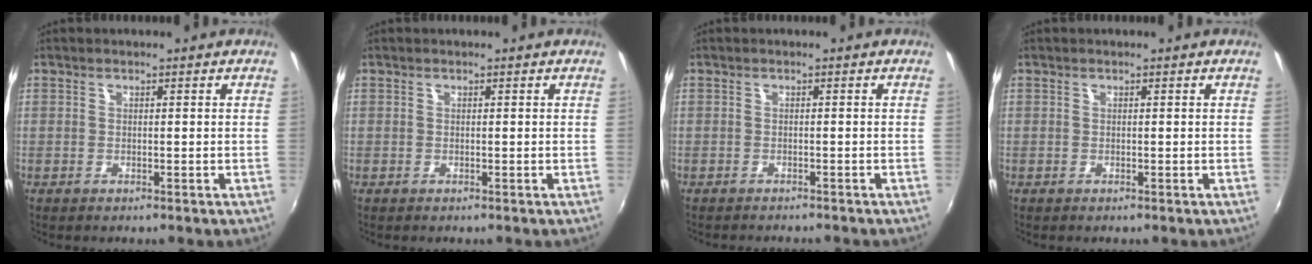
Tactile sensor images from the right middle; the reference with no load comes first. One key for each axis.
{"total": 0.0}
{"total": 2.9, "fx": -2.7, "fy": 0.5, "fz": 0.9, "tx": -0.022, "ty": -0.011, "tz": -0.040}
{"total": 0.0}